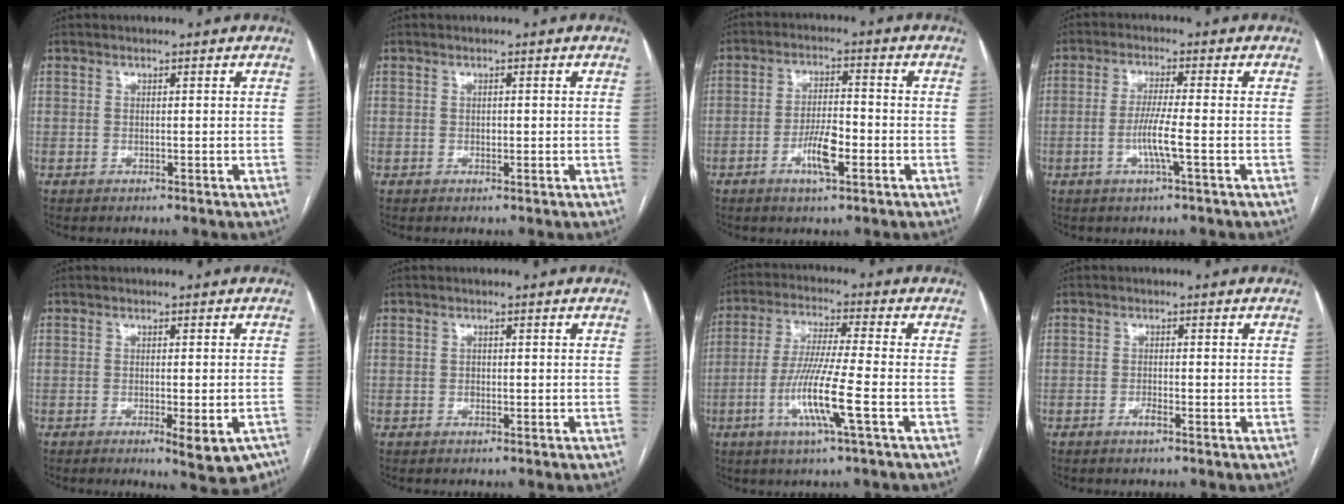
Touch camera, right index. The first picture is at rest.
{"total": 0.6, "force": [-0.1, 0.4, 0.5], "torque": [-0.009, 0.000, -0.001]}
{"total": 6.4, "force": [-2.7, 1.6, 5.6], "torque": [-0.104, 0.001, -0.045]}
{"total": 5.3, "force": [-1.6, -0.4, 5.0], "torque": [-0.097, -0.006, -0.031]}
{"total": 6.8, "force": [-4.2, 2.2, 4.9], "torque": [-0.045, -0.006, -0.056]}
{"total": 0.7, "force": [-0.2, 0.6, 0.4], "torque": [-0.004, 0.002, -0.001]}
{"total": 10.8, "force": [-3.6, -0.4, 10.2], "torque": [-0.203, -0.014, -0.072]}
{"total": 1.1, "force": [-0.8, 0.1, 0.8], "torque": [-0.016, 0.001, -0.018]}